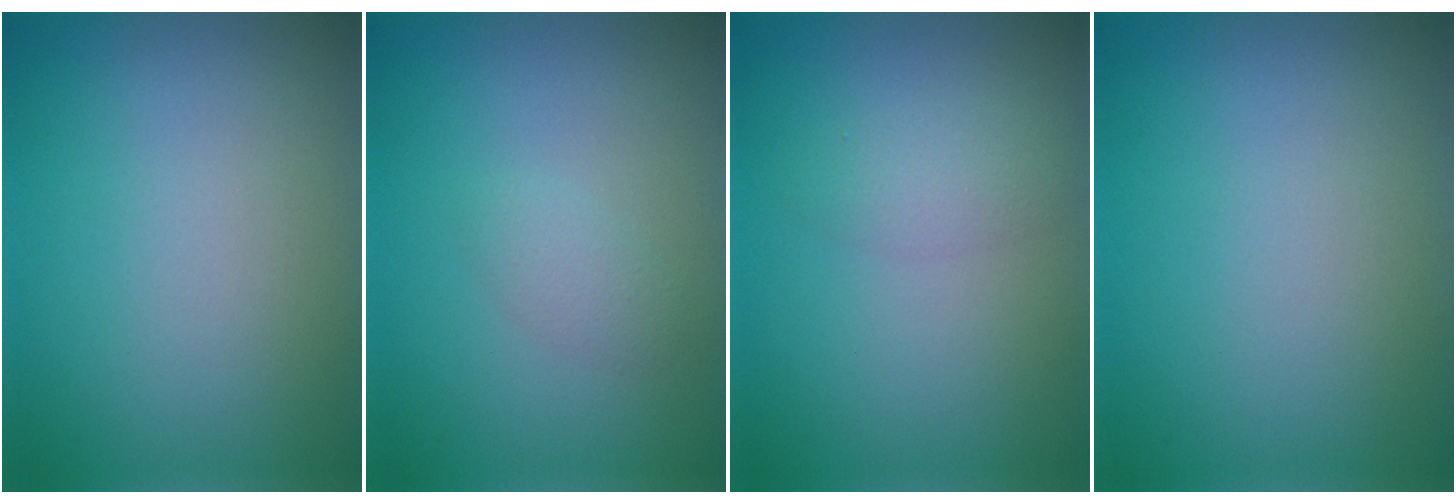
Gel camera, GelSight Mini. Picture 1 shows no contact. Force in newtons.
{"total": 1.2, "press": 1.2, "slide": 0.0}
{"total": 1.8, "press": 1.8, "slide": 0.0}
{"total": 0.0}